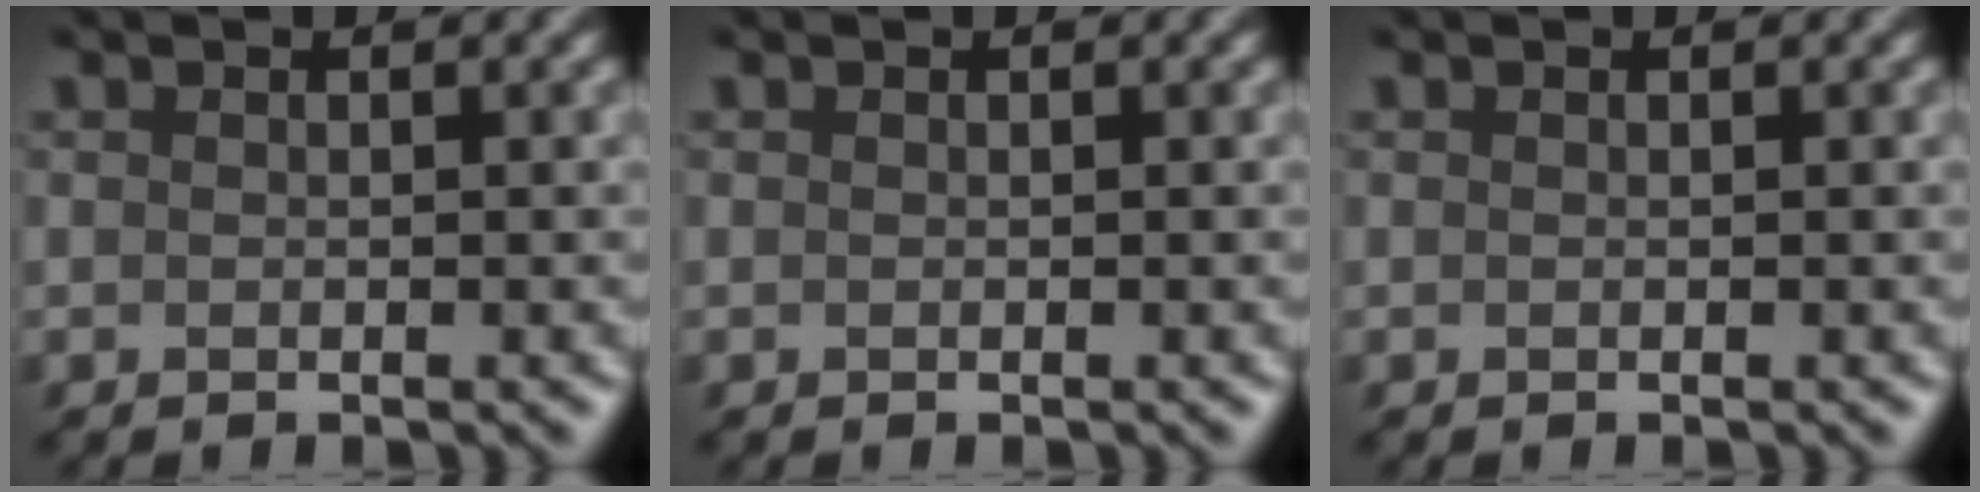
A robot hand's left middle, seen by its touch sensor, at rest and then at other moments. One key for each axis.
{"total": 0.0}
{"total": 0.0}